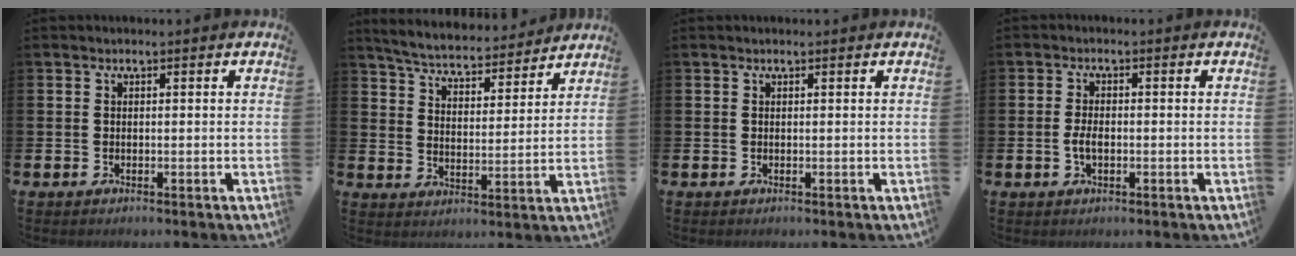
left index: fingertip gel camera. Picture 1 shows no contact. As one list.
[{"total": 5.5, "force": [5.4, 0.9, 0.8], "torque": [-0.039, -0.041, 0.090]}, {"total": 0.0}, {"total": 2.4, "force": [-0.4, 1.2, 2.0], "torque": [-0.037, 0.003, -0.009]}]